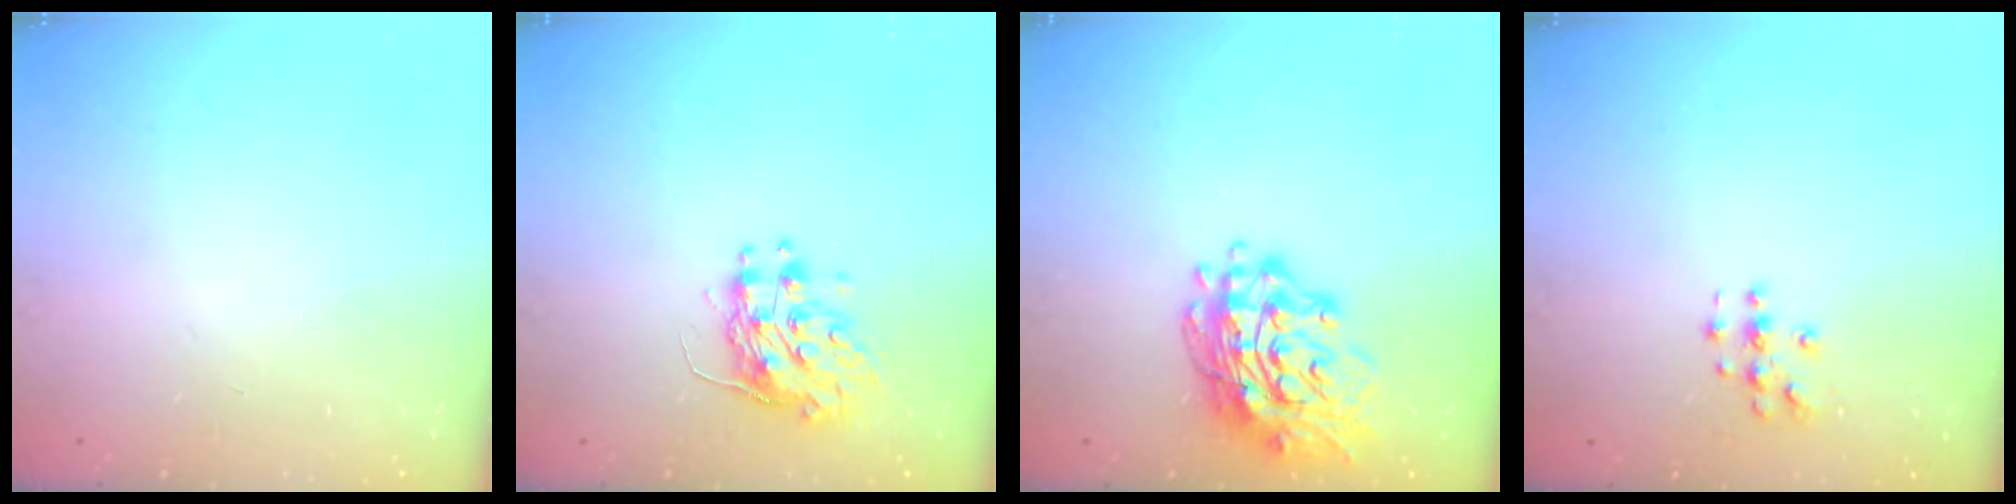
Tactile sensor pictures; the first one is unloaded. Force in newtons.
{"total": 9.2, "press": 9.2, "slide": 0.7}
{"total": 18.5, "press": 18.4, "slide": 2.1}
{"total": 3.9, "press": 3.9, "slide": 0.5}